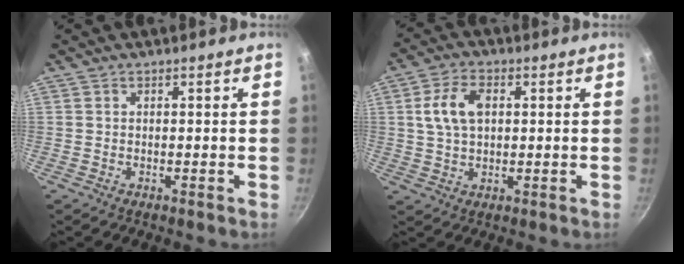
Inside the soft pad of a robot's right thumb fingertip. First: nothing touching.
{"total": 8.0, "force": [1.6, 4.9, 6.1], "torque": [-0.115, 0.008, 0.032]}